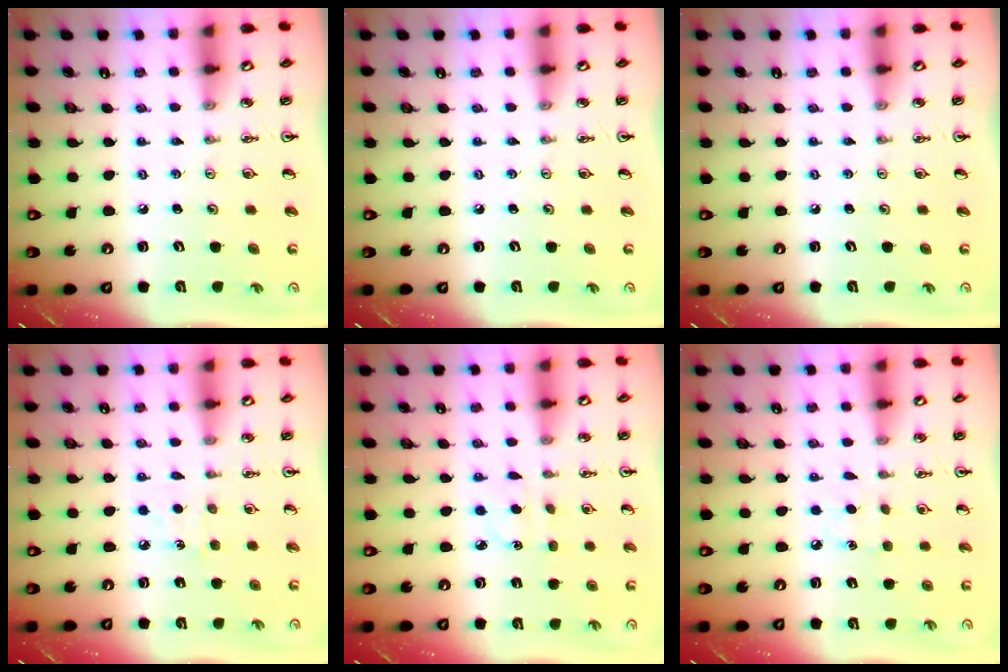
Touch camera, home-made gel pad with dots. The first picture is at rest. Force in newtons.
{"total": 0.0}
{"total": 0.0}
{"total": 5.2, "press": 5.2, "slide": 0.6}
{"total": 2.7, "press": 2.6, "slide": 0.4}
{"total": 5.6, "press": 5.5, "slide": 0.6}